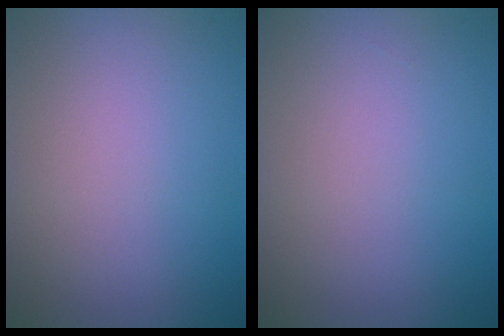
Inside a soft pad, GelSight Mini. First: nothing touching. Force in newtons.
{"total": 0.0}